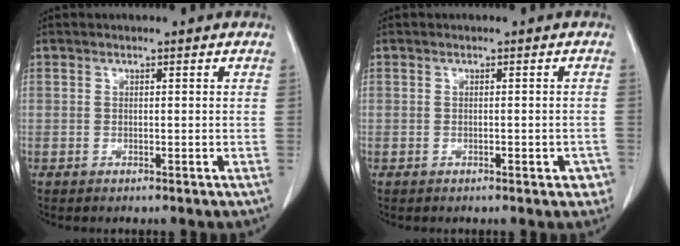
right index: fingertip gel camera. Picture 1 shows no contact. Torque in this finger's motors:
{"motor_torque": [-0.01, 0.02, 0.00, 0.00]}